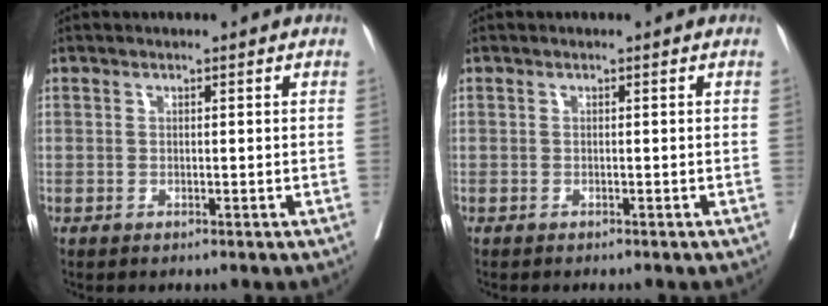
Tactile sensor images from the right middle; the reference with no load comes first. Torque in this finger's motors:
{"motor_torque": [0.43, -0.63, 0.05, 0.06]}